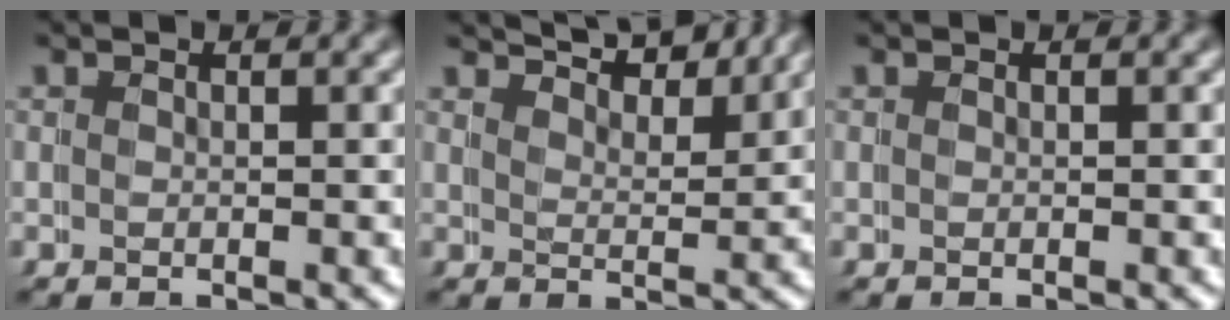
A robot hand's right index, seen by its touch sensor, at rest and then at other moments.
{"total": 5.8, "force": [5.4, 1.0, 1.9], "torque": [-0.026, 0.004, 0.082]}
{"total": 0.0}